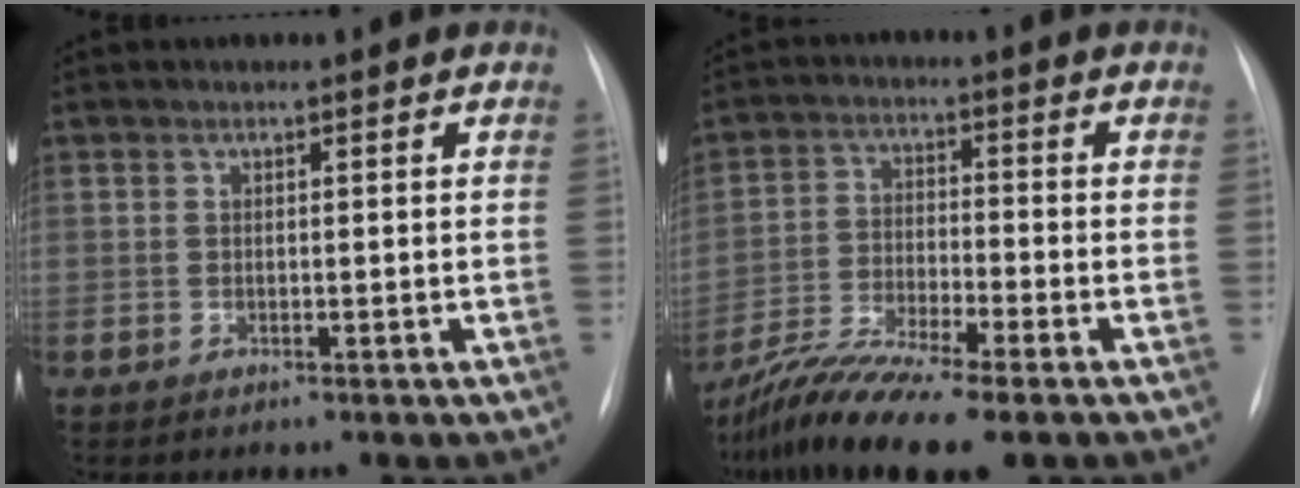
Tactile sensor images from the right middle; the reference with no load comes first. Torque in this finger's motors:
{"motor_torque": [1.12, -1.02, 0.42, 0.16]}